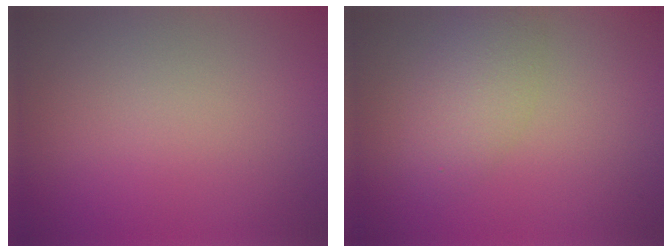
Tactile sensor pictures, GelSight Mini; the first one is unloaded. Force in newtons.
{"total": 3.0, "press": 3.0, "slide": 0.2}